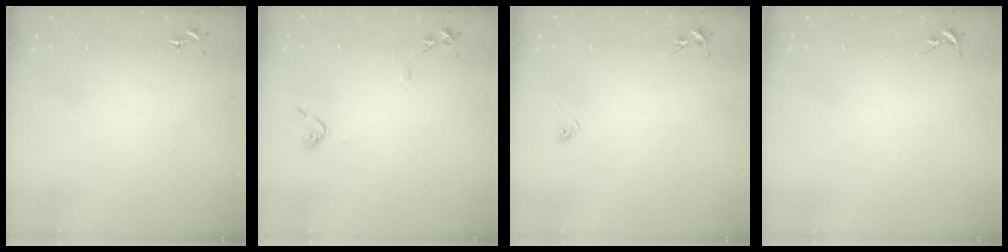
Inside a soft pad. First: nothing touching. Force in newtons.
{"total": 6.2, "press": 6.2, "slide": 0.6}
{"total": 3.2, "press": 2.9, "slide": 1.4}
{"total": 0.0}